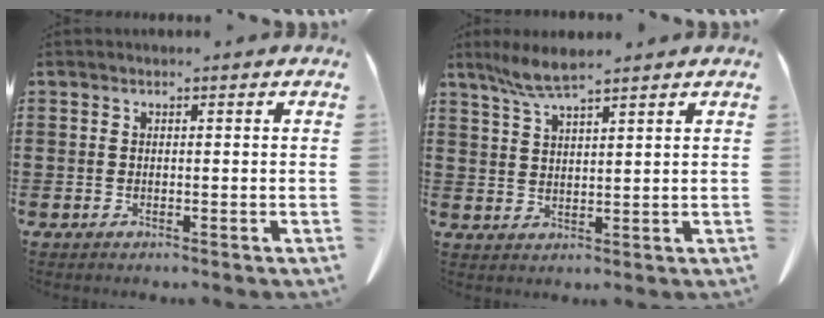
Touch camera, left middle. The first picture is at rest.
{"total": 4.9, "force": [3.7, 0.5, 3.2], "torque": [-0.072, -0.001, 0.068]}